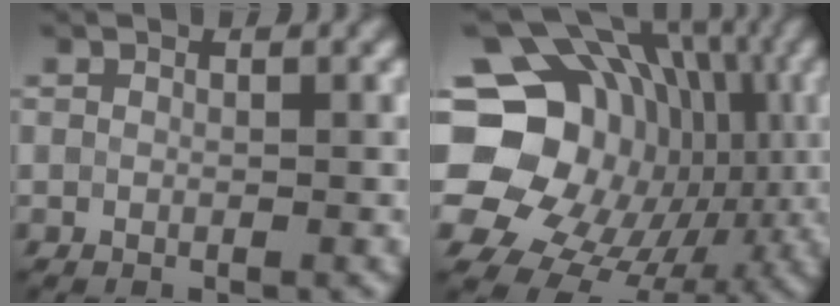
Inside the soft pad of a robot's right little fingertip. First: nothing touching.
{"total": 21.6, "force": [-0.5, 18.7, 10.8], "torque": [-0.200, 0.019, -0.025]}